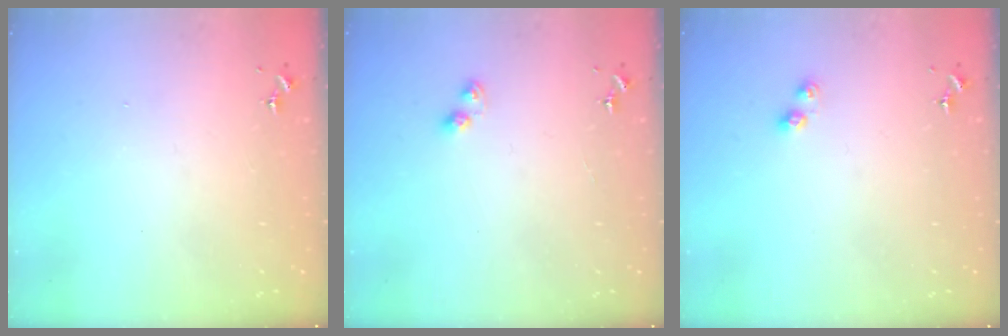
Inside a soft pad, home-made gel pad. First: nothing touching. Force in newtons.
{"total": 3.1, "press": 3.0, "slide": 1.0}
{"total": 4.4, "press": 4.3, "slide": 0.4}